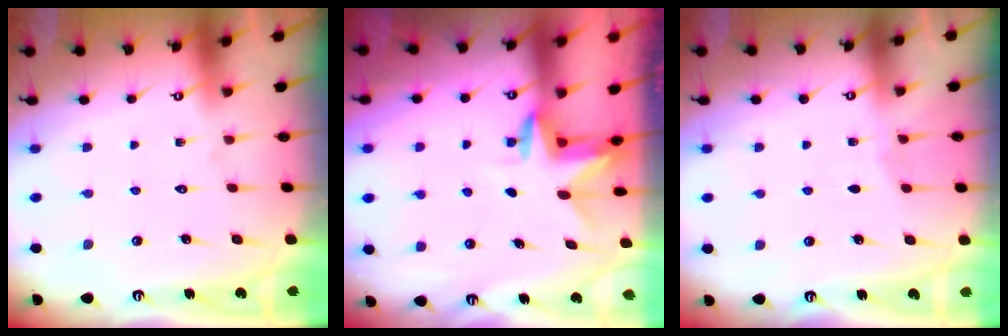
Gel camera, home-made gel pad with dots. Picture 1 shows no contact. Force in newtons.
{"total": 3.2, "press": 3.2, "slide": 0.3}
{"total": 2.5, "press": 2.5, "slide": 0.4}